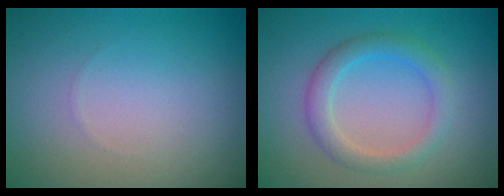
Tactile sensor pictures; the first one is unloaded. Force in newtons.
{"total": 2.9, "press": 2.9, "slide": 0.3}